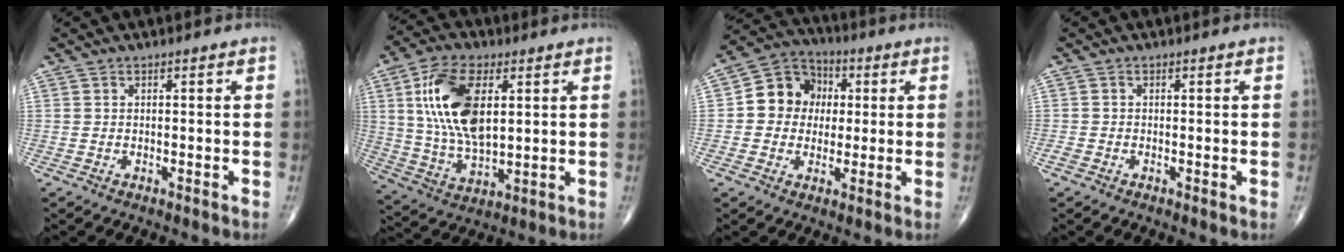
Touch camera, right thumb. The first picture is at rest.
{"total": 16.4, "force": [4.1, 8.2, 13.6], "torque": [-0.259, -0.011, 0.082]}
{"total": 10.4, "force": [1.0, 9.2, 4.8], "torque": [-0.043, 0.020, 0.005]}
{"total": 1.1, "force": [-0.4, 0.7, 0.7], "torque": [-0.011, -0.002, -0.010]}